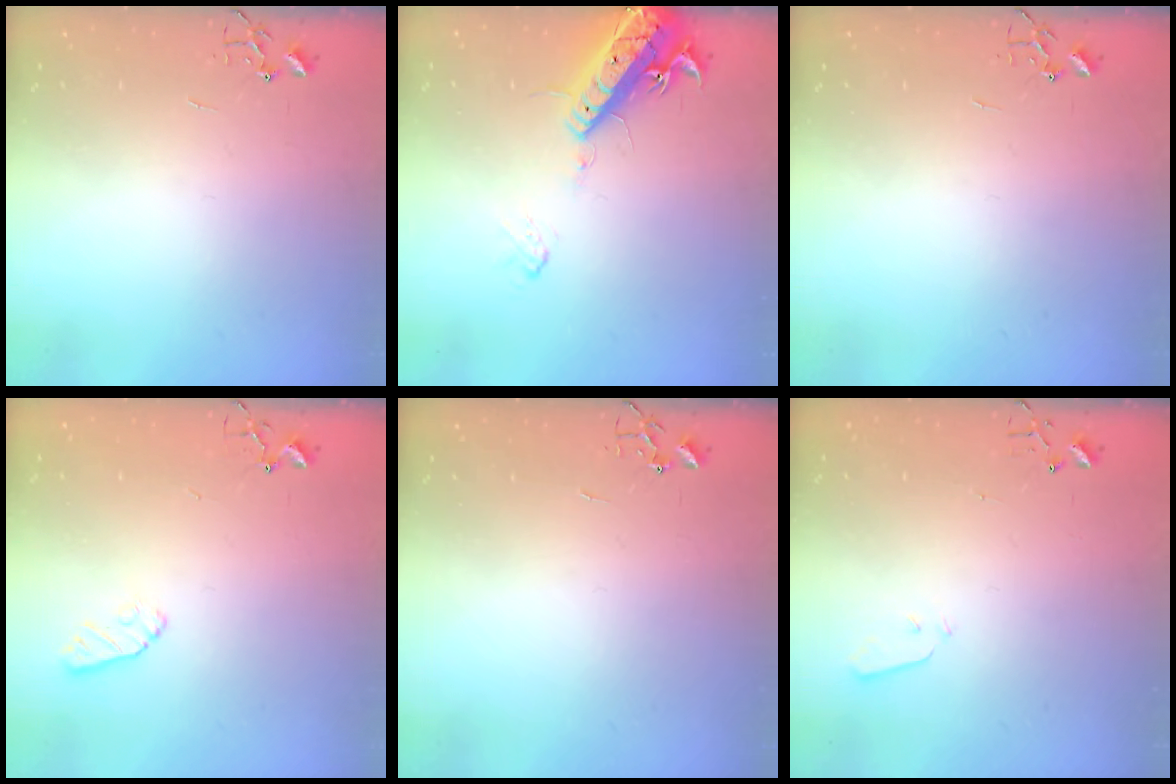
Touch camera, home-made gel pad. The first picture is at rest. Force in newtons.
{"total": 15.1, "press": 14.7, "slide": 3.5}
{"total": 0.0}
{"total": 7.2, "press": 7.1, "slide": 0.8}
{"total": 0.0}
{"total": 2.9, "press": 2.8, "slide": 0.8}